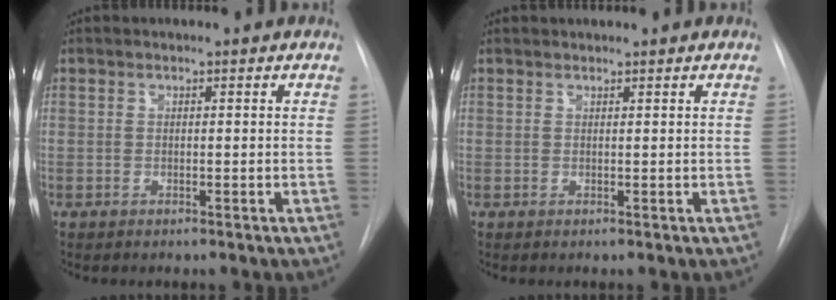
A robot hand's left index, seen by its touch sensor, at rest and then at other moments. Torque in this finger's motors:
{"motor_torque": [-2.14, 0.00, -1.06, 0.01]}